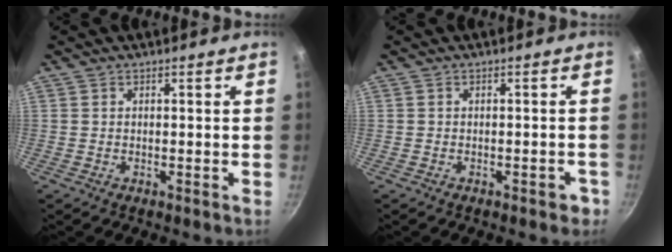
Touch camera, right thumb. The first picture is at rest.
{"total": 2.1, "force": [-1.2, 1.2, 1.3], "torque": [-0.003, 0.021, -0.005]}